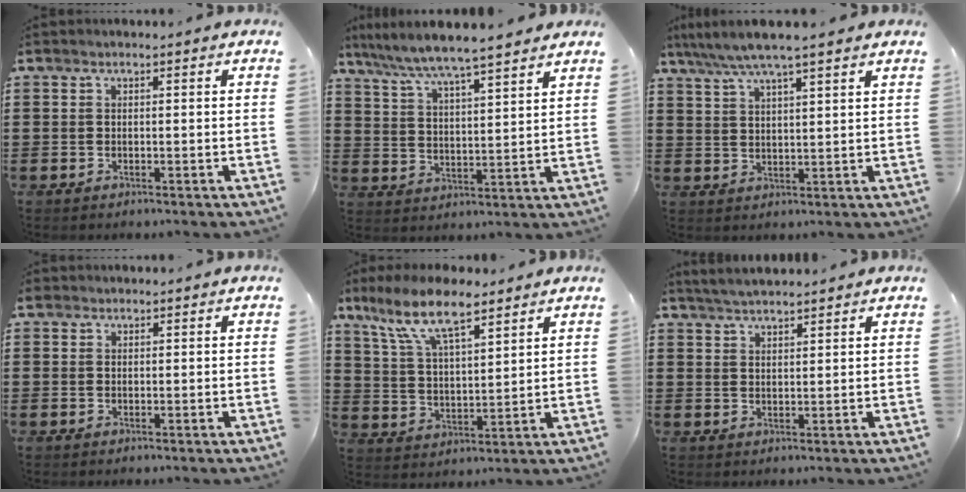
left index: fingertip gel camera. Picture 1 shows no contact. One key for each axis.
{"total": 5.7, "fx": 5.3, "fy": -0.4, "fz": 2.0, "tx": -0.065, "ty": -0.033, "tz": 0.088}
{"total": 5.6, "fx": 4.6, "fy": 0.1, "fz": 3.2, "tx": -0.075, "ty": -0.016, "tz": 0.079}
{"total": 0.9, "fx": 0.6, "fy": 0.6, "fz": 0.3, "tx": -0.009, "ty": 0.005, "tz": 0.012}
{"total": 10.1, "fx": 7.5, "fy": 2.6, "fz": 6.3, "tx": -0.142, "ty": -0.015, "tz": 0.137}
{"total": 2.9, "fx": 2.9, "fy": 0.0, "fz": 0.7, "tx": -0.021, "ty": -0.002, "tz": 0.055}